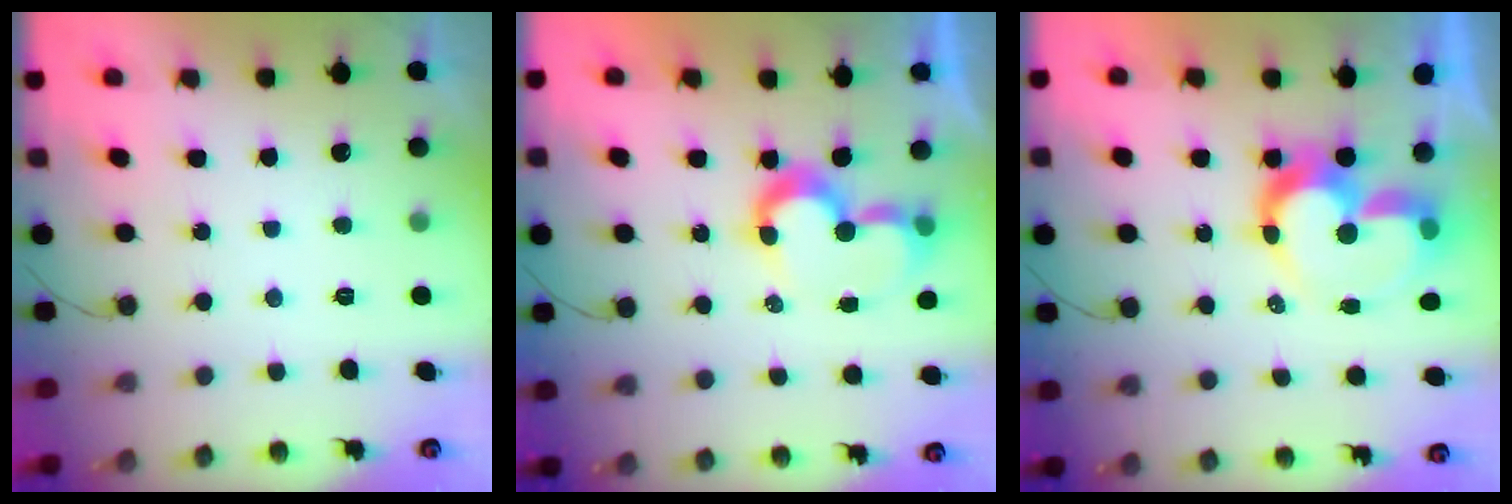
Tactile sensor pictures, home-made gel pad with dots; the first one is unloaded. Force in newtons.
{"total": 7.6, "press": 7.6, "slide": 0.6}
{"total": 12.9, "press": 12.9, "slide": 1.4}